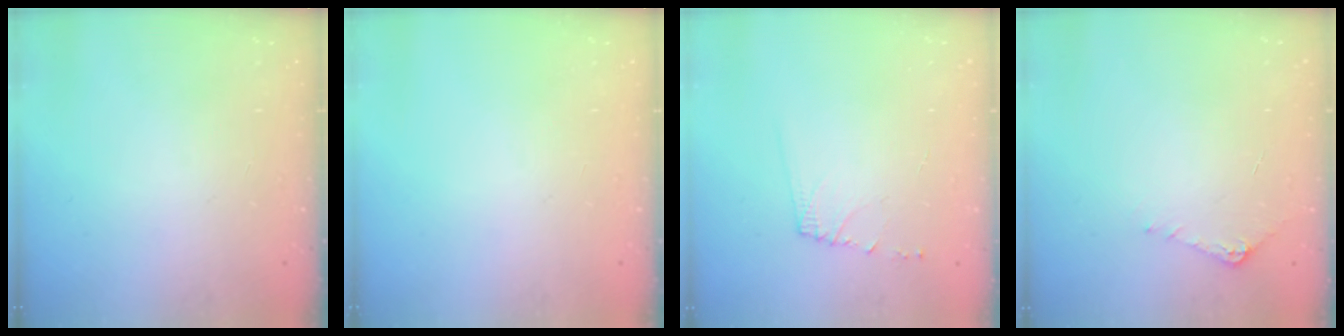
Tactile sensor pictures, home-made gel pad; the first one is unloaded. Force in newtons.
{"total": 0.0}
{"total": 5.8, "press": 5.8, "slide": 0.6}
{"total": 5.1, "press": 5.0, "slide": 0.7}